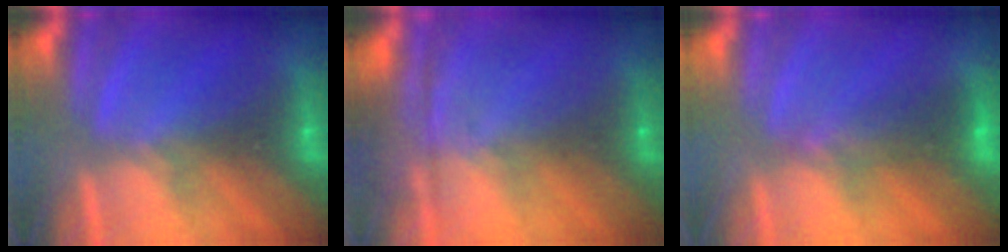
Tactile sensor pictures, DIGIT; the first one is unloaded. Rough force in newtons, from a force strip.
{"total": 7.8}
{"total": 1.8}